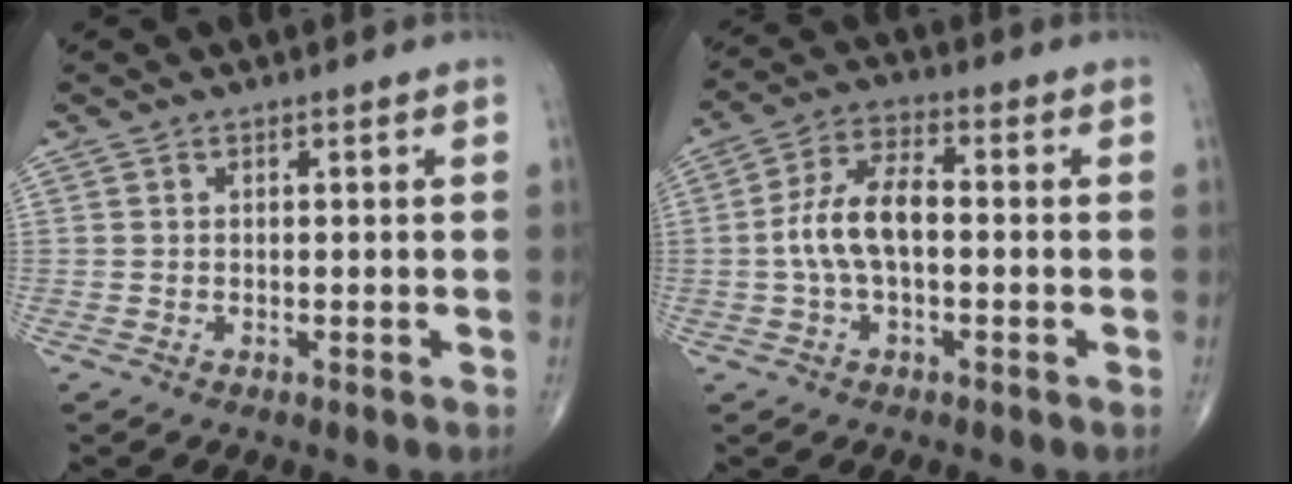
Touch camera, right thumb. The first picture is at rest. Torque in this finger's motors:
{"motor_torque": [0.09, 0.07, 0.84, -0.16, 0.24]}